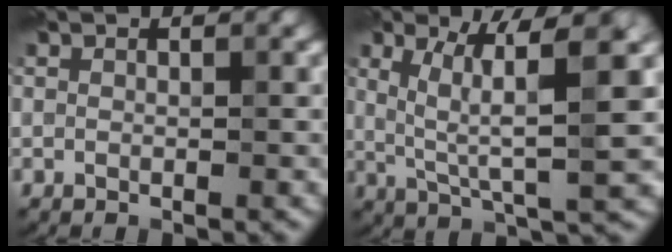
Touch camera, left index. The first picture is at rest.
{"total": 7.0, "force": [1.4, 1.2, 6.7], "torque": [-0.121, -0.003, 0.029]}